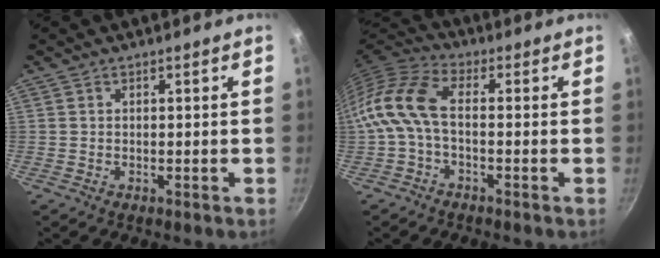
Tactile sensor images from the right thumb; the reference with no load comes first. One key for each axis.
{"total": 10.0, "fx": -1.5, "fy": 5.2, "fz": 8.4, "tx": -0.182, "ty": 0.033, "tz": -0.050}